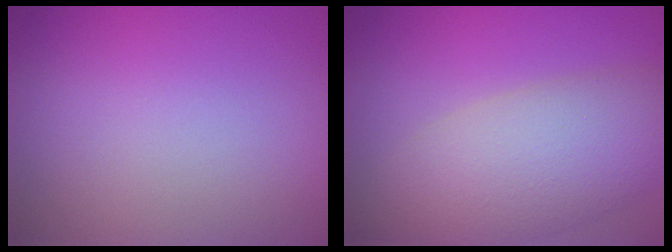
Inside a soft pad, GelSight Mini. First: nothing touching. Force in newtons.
{"total": 7.2, "press": 7.2, "slide": 0.5}